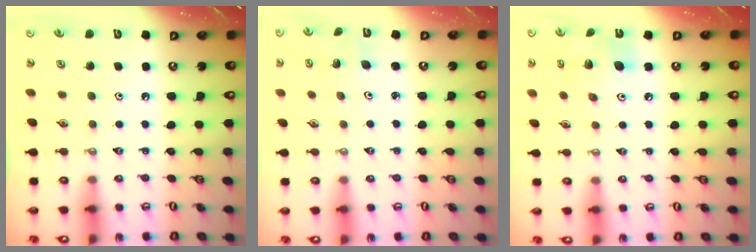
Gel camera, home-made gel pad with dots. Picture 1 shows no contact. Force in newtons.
{"total": 1.9, "press": 1.9, "slide": 0.2}
{"total": 10.4, "press": 10.2, "slide": 1.8}